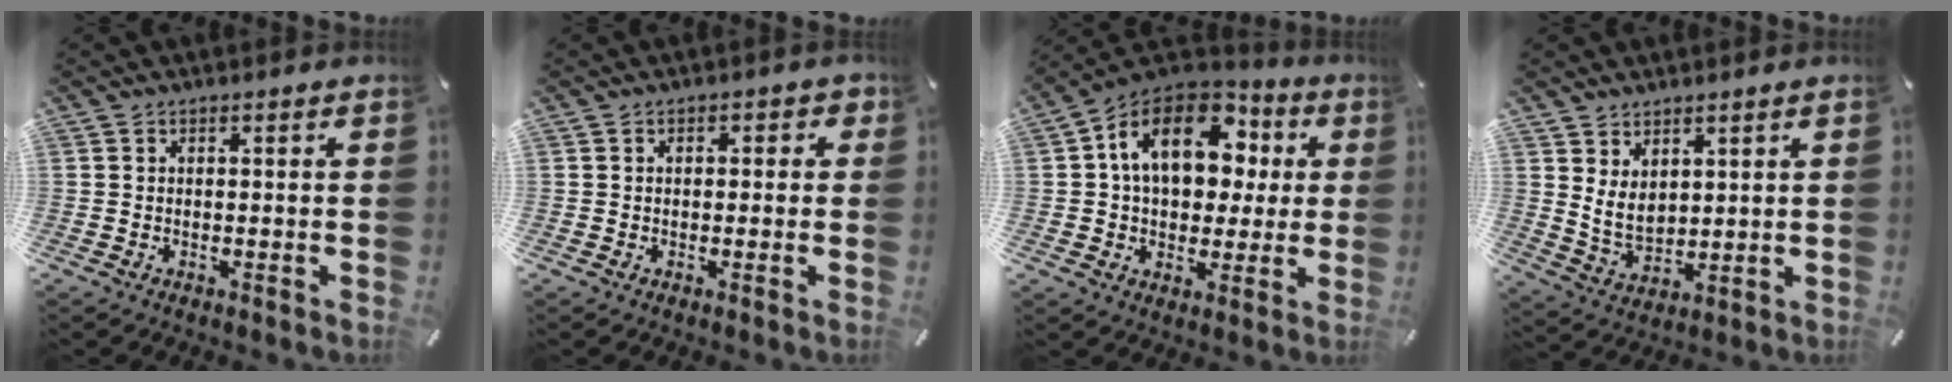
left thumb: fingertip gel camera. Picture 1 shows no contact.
{"total": 1.5, "force": [-0.2, 1.2, 0.9], "torque": [-0.008, 0.003, -0.008]}
{"total": 17.1, "force": [4.4, 12.2, 11.2], "torque": [-0.210, -0.003, 0.078]}
{"total": 5.8, "force": [3.3, 3.9, 2.8], "torque": [-0.069, -0.022, 0.059]}